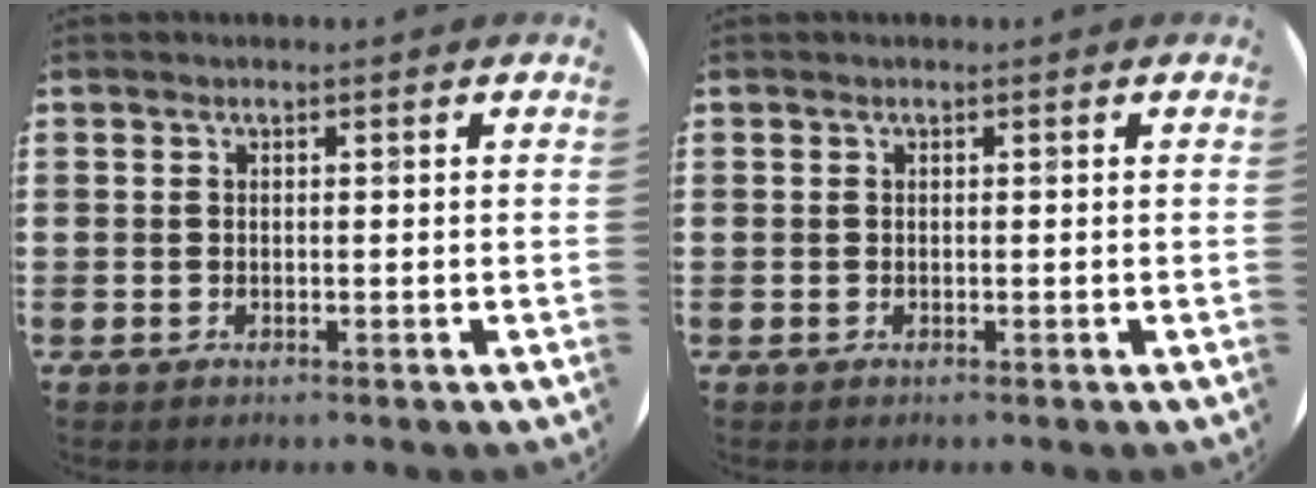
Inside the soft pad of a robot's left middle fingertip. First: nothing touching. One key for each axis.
{"total": 0.0}